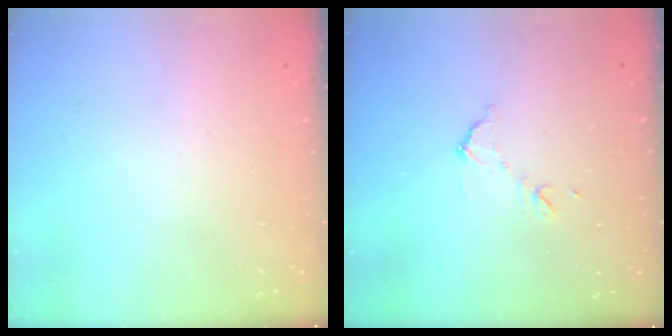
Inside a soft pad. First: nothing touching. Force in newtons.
{"total": 7.5, "press": 7.5, "slide": 0.1}